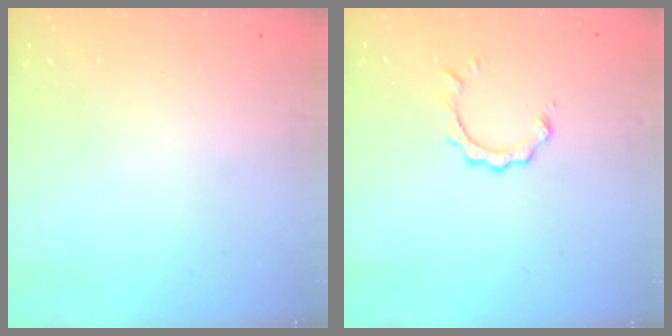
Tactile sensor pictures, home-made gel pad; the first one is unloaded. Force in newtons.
{"total": 3.4, "press": 3.3, "slide": 0.4}